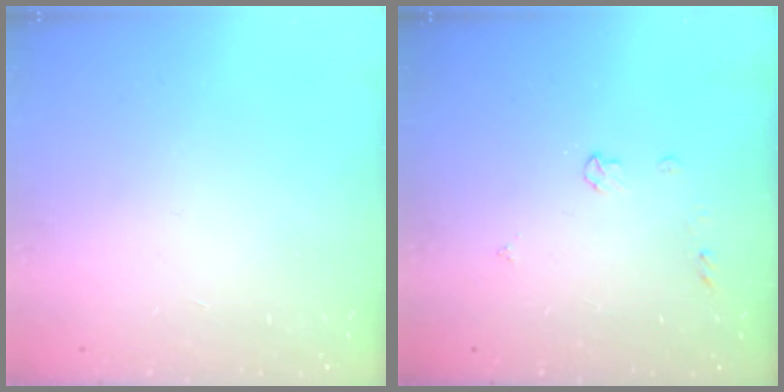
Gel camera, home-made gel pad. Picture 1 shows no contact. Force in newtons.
{"total": 3.8, "press": 3.8, "slide": 0.6}